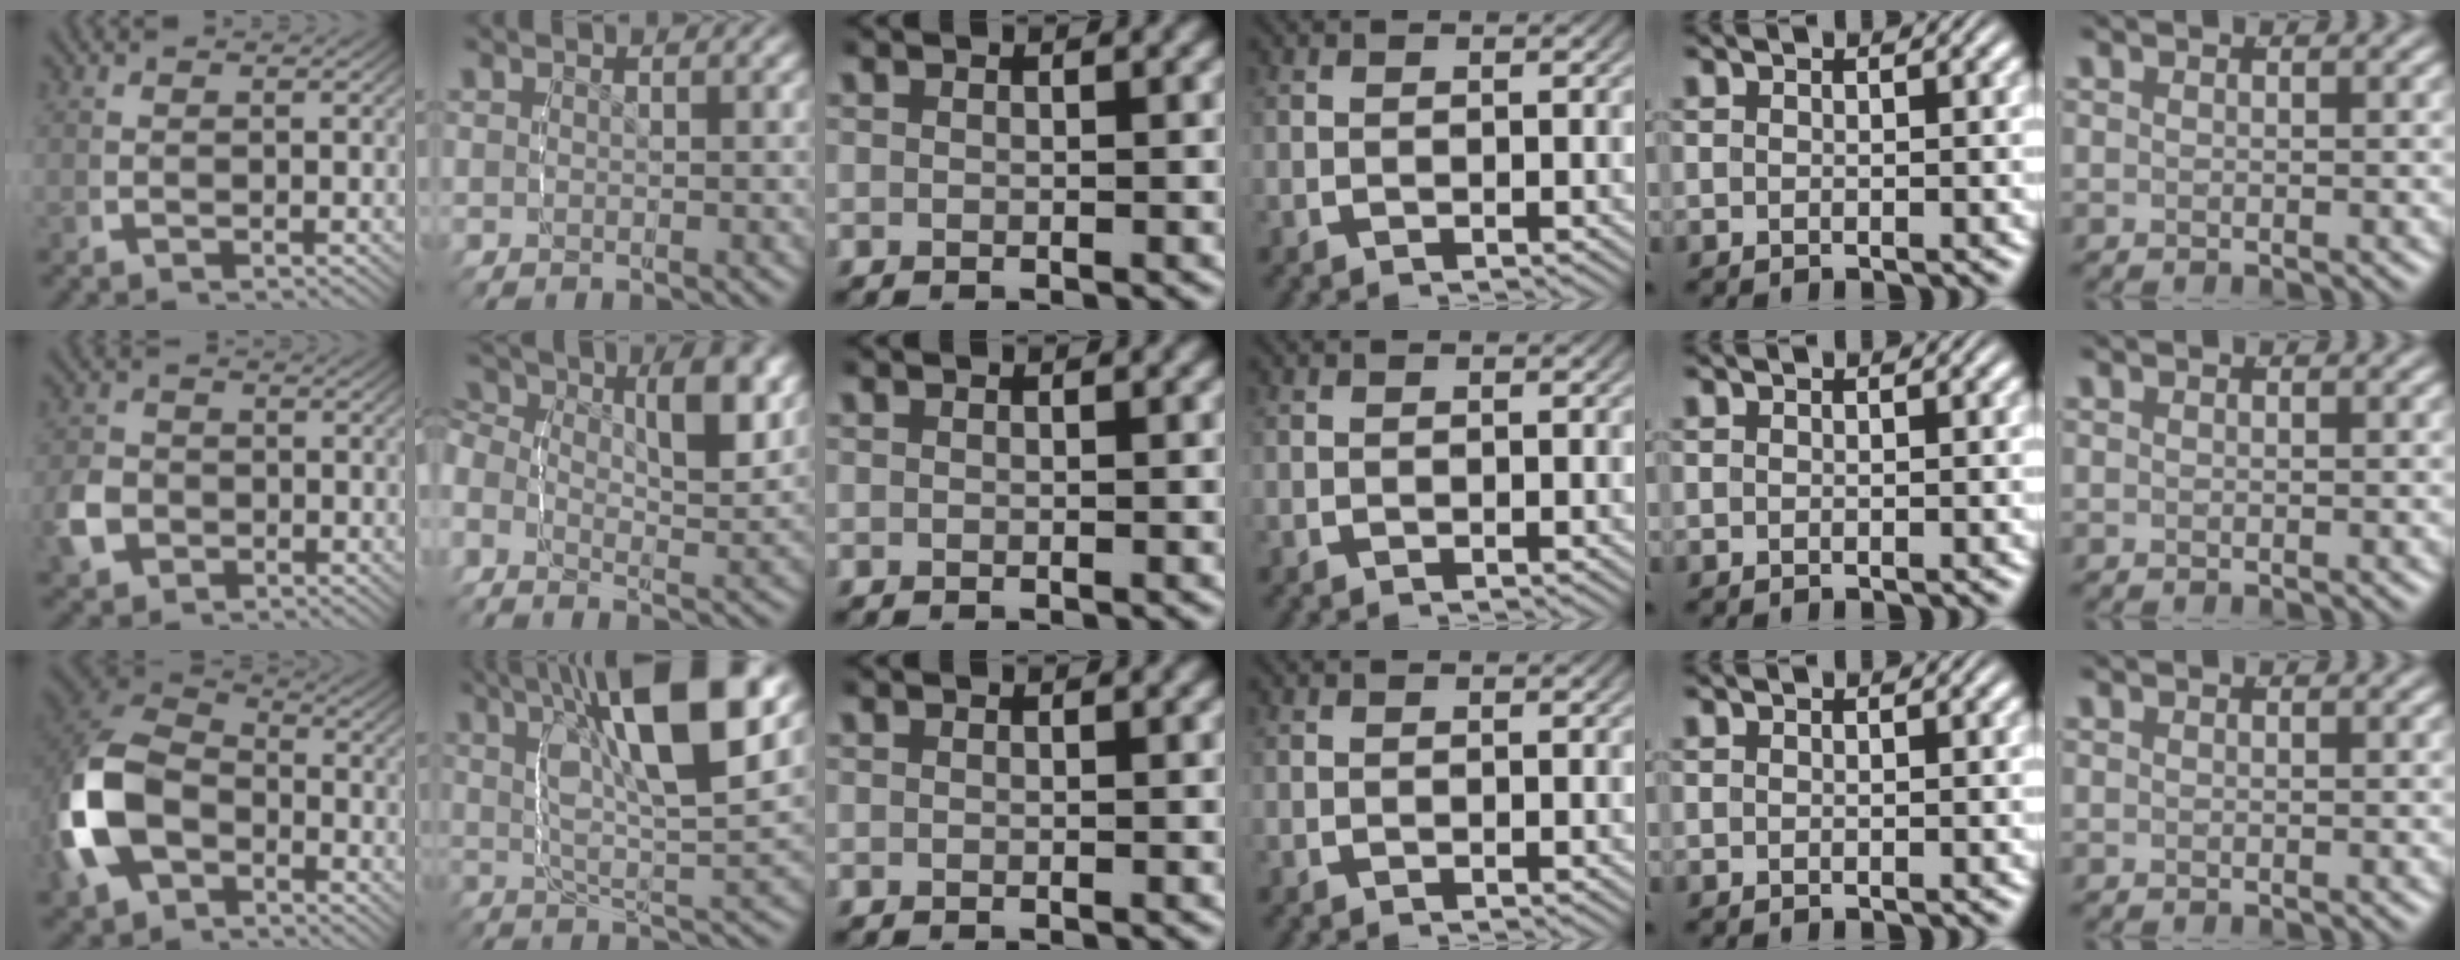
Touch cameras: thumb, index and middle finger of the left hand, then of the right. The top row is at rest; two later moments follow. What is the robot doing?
{"motion": "lift_and_place", "object": "markers"}